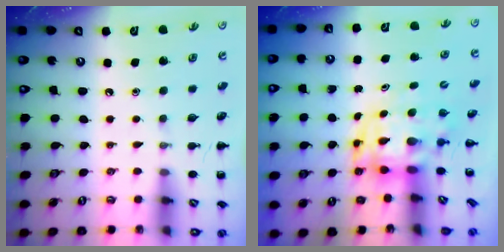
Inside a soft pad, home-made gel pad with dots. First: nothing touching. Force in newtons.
{"total": 3.8, "press": 3.7, "slide": 0.8}